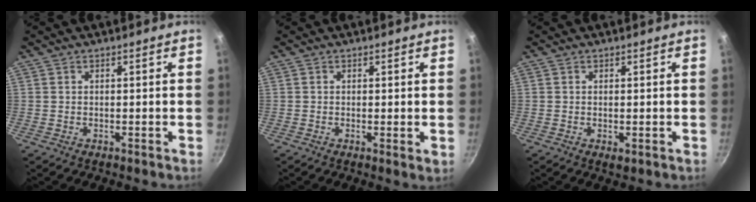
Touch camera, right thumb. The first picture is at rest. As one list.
[{"total": 1.3, "force": [0.1, 0.2, 1.2], "torque": [-0.018, -0.009, -0.003]}, {"total": 1.3, "force": [-0.2, 0.6, 1.1], "torque": [-0.020, -0.003, -0.001]}]